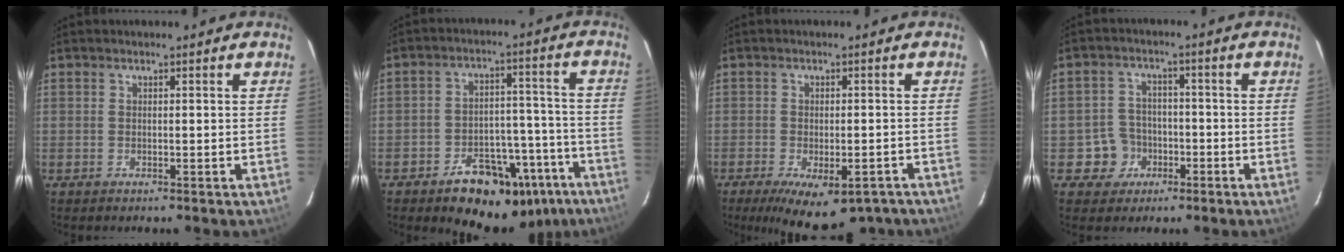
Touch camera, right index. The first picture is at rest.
{"total": 19.3, "force": [-13.1, 10.8, 9.2], "torque": [-0.145, 0.043, -0.153]}
{"total": 12.7, "force": [-8.8, 5.2, 7.5], "torque": [-0.136, -0.020, -0.115]}
{"total": 5.9, "force": [-2.4, 5.4, 0.5], "torque": [-0.021, 0.022, -0.033]}